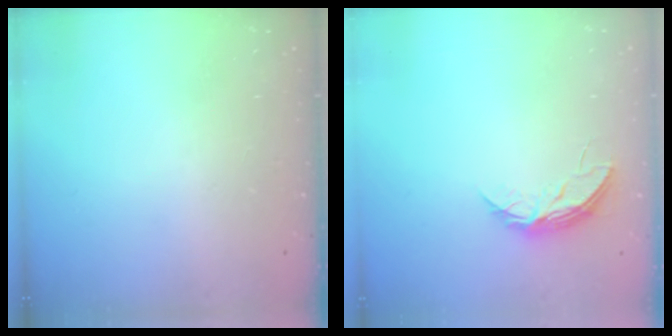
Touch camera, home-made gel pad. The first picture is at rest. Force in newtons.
{"total": 5.5, "press": 5.5, "slide": 0.5}